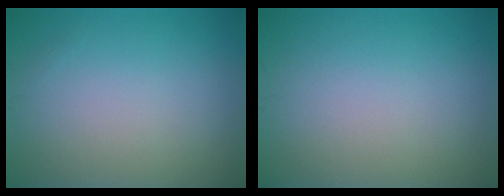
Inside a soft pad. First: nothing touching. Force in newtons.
{"total": 0.0}